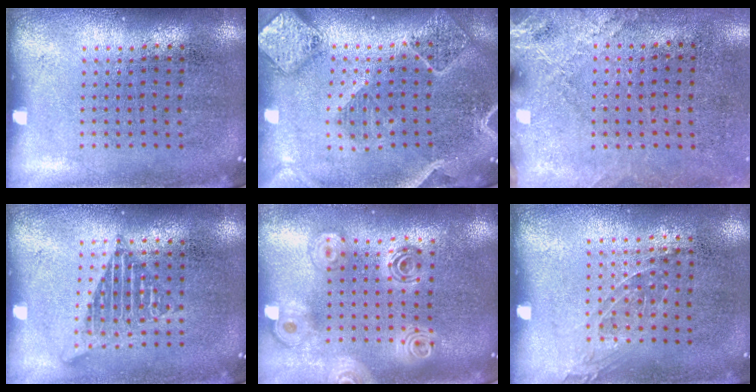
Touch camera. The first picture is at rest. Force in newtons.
{"total": 2.4, "press": 2.2, "slide": 0.9}
{"total": 2.5, "press": 2.2, "slide": 1.2}
{"total": 1.3, "press": 1.3, "slide": 0.1}
{"total": 2.1, "press": 1.7, "slide": 1.3}
{"total": 1.0, "press": 0.7, "slide": 0.6}